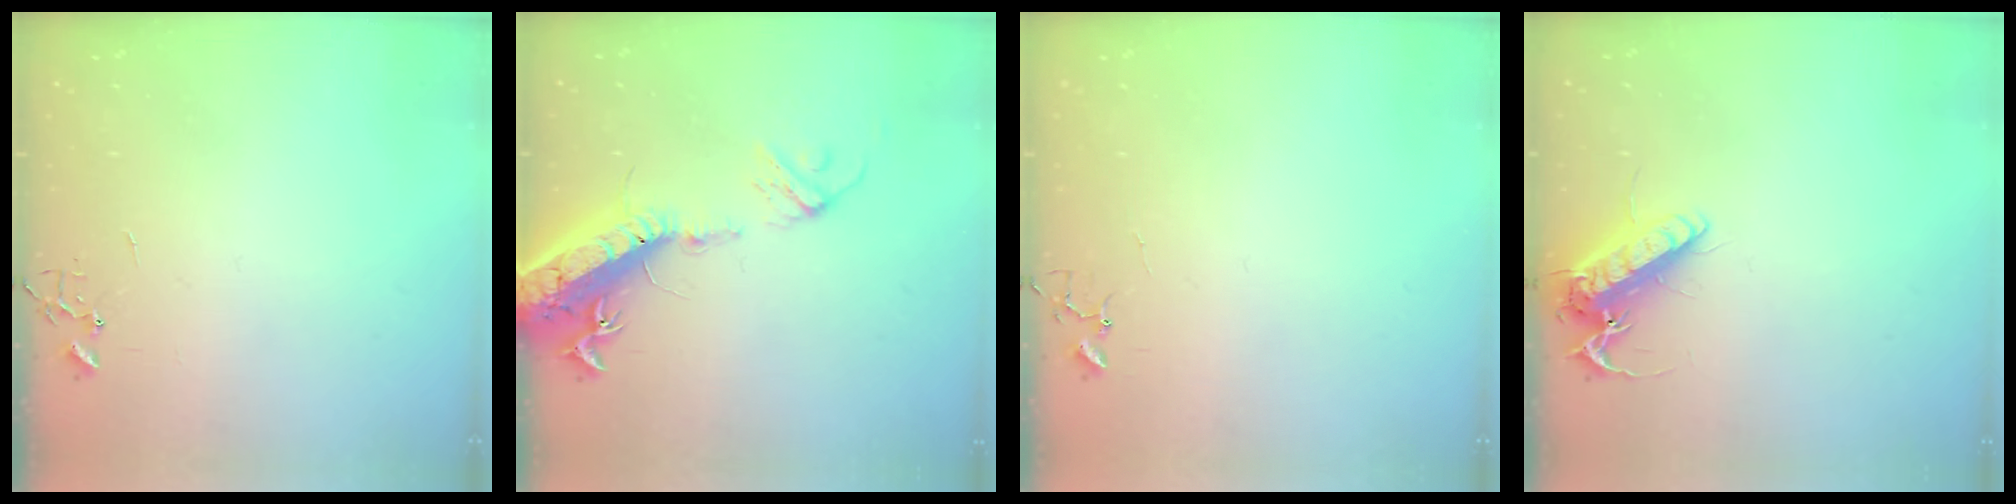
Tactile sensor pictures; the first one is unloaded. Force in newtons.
{"total": 20.7, "press": 20.1, "slide": 4.8}
{"total": 3.8, "press": 3.8, "slide": 0.4}
{"total": 13.5, "press": 13.3, "slide": 2.1}